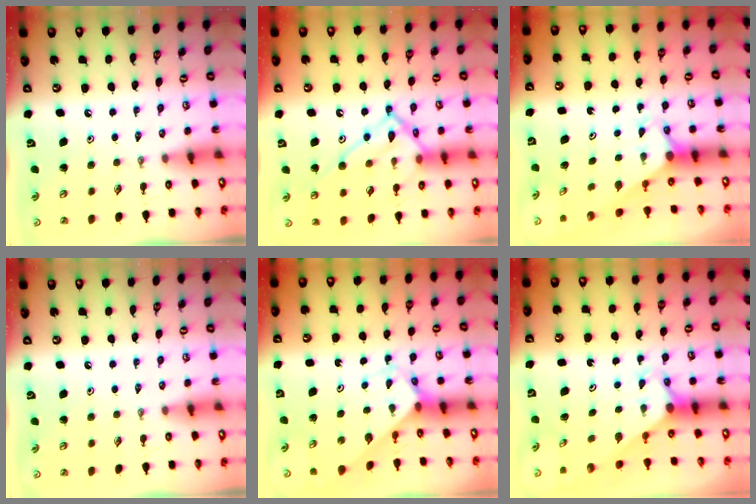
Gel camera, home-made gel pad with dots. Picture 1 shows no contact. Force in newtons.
{"total": 17.0, "press": 16.9, "slide": 1.5}
{"total": 2.8, "press": 2.8, "slide": 0.0}
{"total": 0.0}
{"total": 2.9, "press": 2.9, "slide": 0.2}
{"total": 2.7, "press": 2.7, "slide": 0.2}